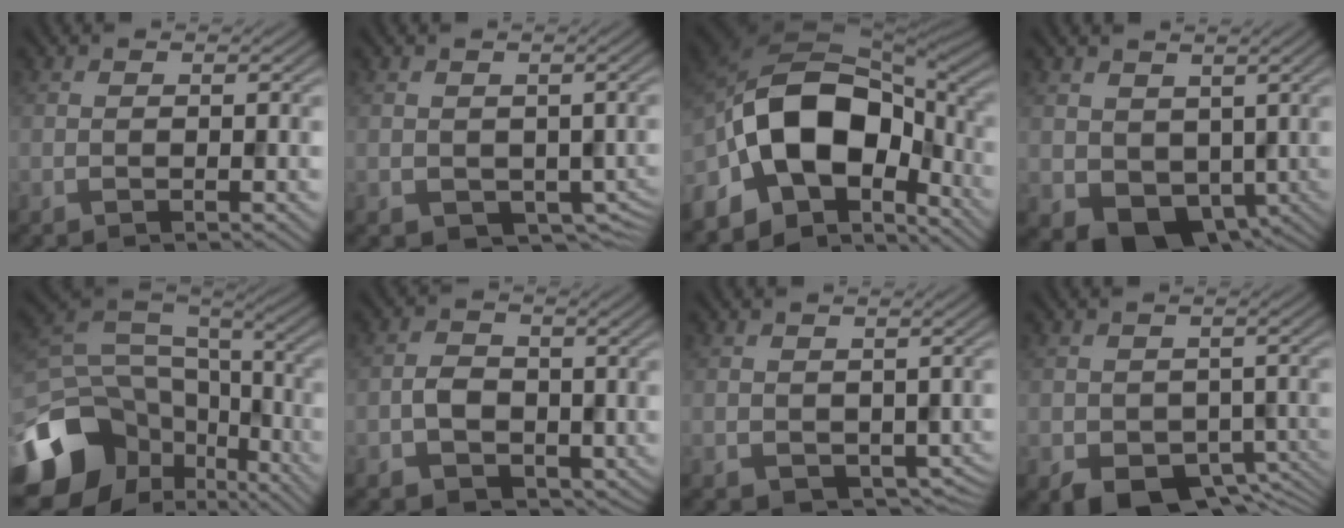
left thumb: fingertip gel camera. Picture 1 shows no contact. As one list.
[{"total": 3.5, "force": [-0.8, 2.8, 2.1], "torque": [-0.032, -0.026, 0.004]}, {"total": 15.1, "force": [-4.7, 9.6, 10.6], "torque": [-0.193, -0.004, -0.097]}, {"total": 5.7, "force": [-0.1, 4.8, 3.1], "torque": [-0.064, -0.032, 0.009]}, {"total": 18.1, "force": [-8.9, 13.4, 8.3], "torque": [-0.230, -0.046, -0.110]}, {"total": 3.9, "force": [-1.0, 3.3, 1.8], "torque": [-0.026, -0.011, -0.017]}, {"total": 2.6, "force": [-0.4, 2.1, 1.4], "torque": [-0.023, -0.021, 0.007]}, {"total": 6.1, "force": [-3.5, 4.1, 2.8], "torque": [-0.036, -0.032, -0.040]}]